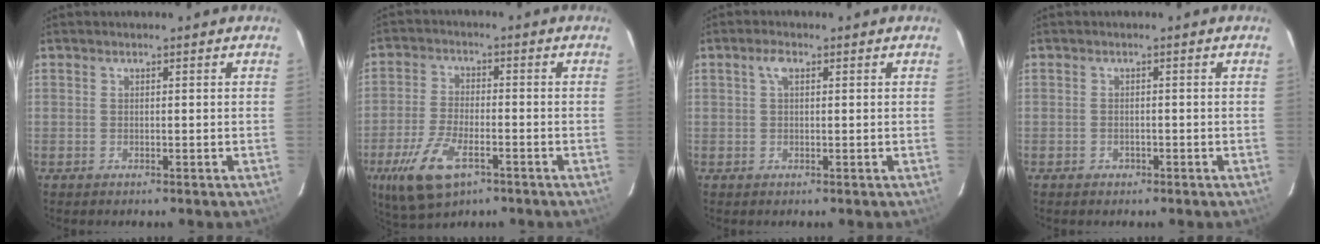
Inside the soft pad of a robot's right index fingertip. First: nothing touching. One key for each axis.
{"total": 11.2, "fx": -5.7, "fy": 5.1, "fz": 8.2, "tx": -0.187, "ty": -0.019, "tz": -0.104}
{"total": 2.1, "fx": 0.9, "fy": 0.9, "fz": 1.7, "tx": -0.036, "ty": 0.007, "tz": 0.016}
{"total": 1.3, "fx": -0.7, "fy": 1.1, "fz": 0.1, "tx": 0.000, "ty": 0.002, "tz": -0.007}